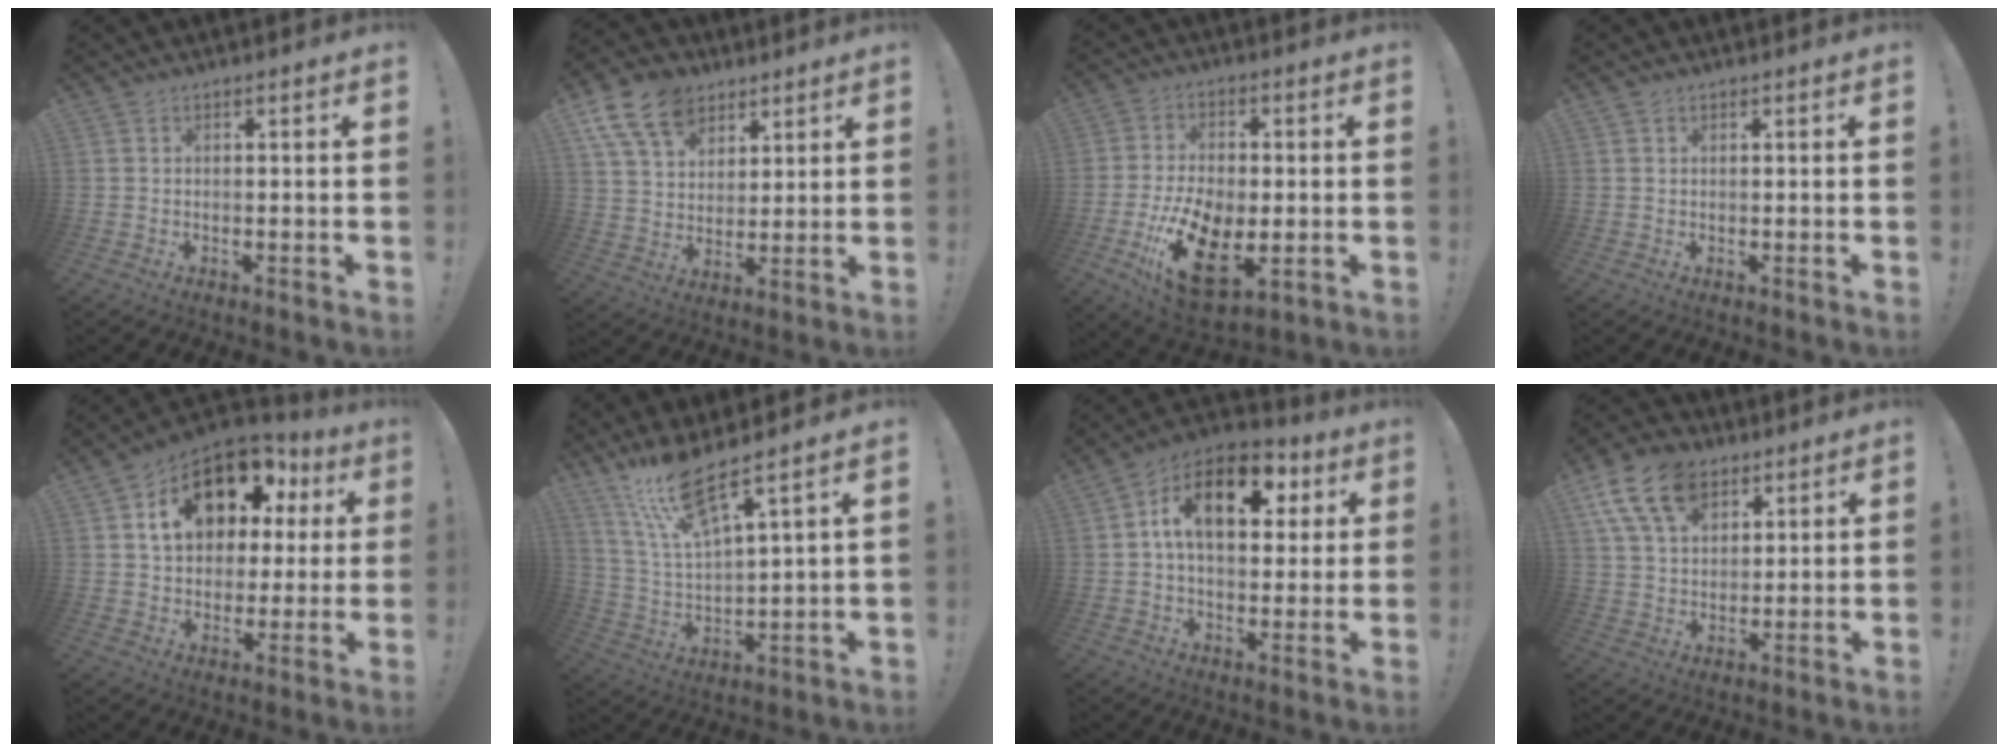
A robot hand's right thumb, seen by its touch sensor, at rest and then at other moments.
{"total": 15.1, "force": [8.6, 10.3, 7.0], "torque": [-0.116, -0.043, 0.165]}
{"total": 17.4, "force": [-5.3, 10.0, 13.2], "torque": [-0.252, 0.022, -0.082]}
{"total": 0.7, "force": [0.4, 0.5, 0.0], "torque": [0.007, -0.002, 0.007]}
{"total": 17.3, "force": [7.7, 11.1, 10.8], "torque": [-0.167, -0.032, 0.143]}
{"total": 13.9, "force": [10.3, 2.5, 9.0], "torque": [-0.182, -0.050, 0.175]}
{"total": 16.4, "force": [4.8, 9.6, 12.3], "torque": [-0.193, -0.005, 0.079]}
{"total": 15.4, "force": [8.4, 9.9, 8.3], "torque": [-0.151, -0.035, 0.156]}